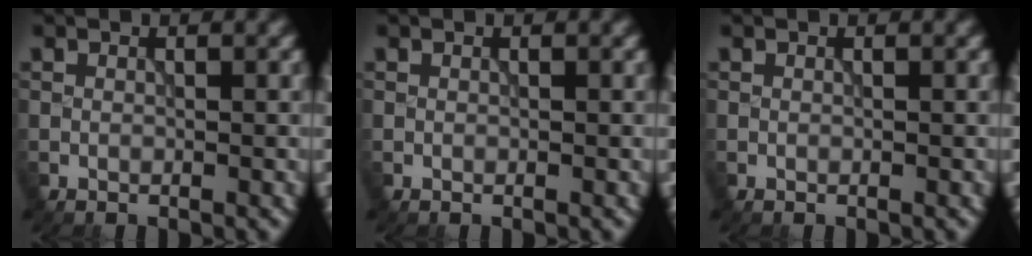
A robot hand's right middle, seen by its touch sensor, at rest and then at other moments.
{"total": 0.0}
{"total": 0.0}